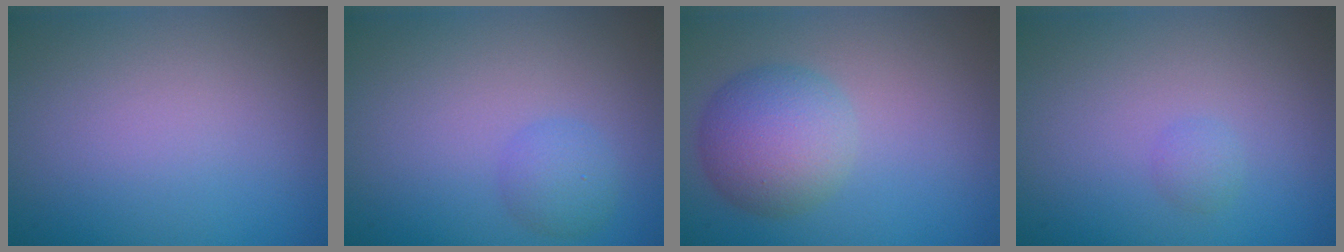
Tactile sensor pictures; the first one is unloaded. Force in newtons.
{"total": 1.8, "press": 1.8, "slide": 0.1}
{"total": 4.9, "press": 4.9, "slide": 0.1}
{"total": 0.8, "press": 0.8, "slide": 0.0}